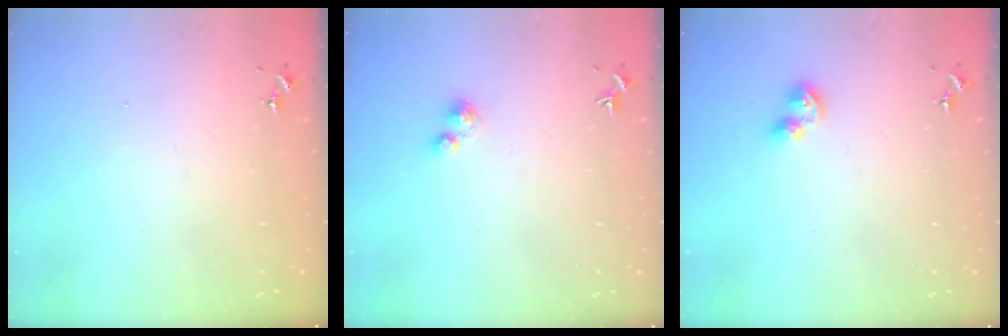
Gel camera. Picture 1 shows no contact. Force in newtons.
{"total": 2.6, "press": 2.6, "slide": 0.3}
{"total": 6.2, "press": 6.2, "slide": 0.6}